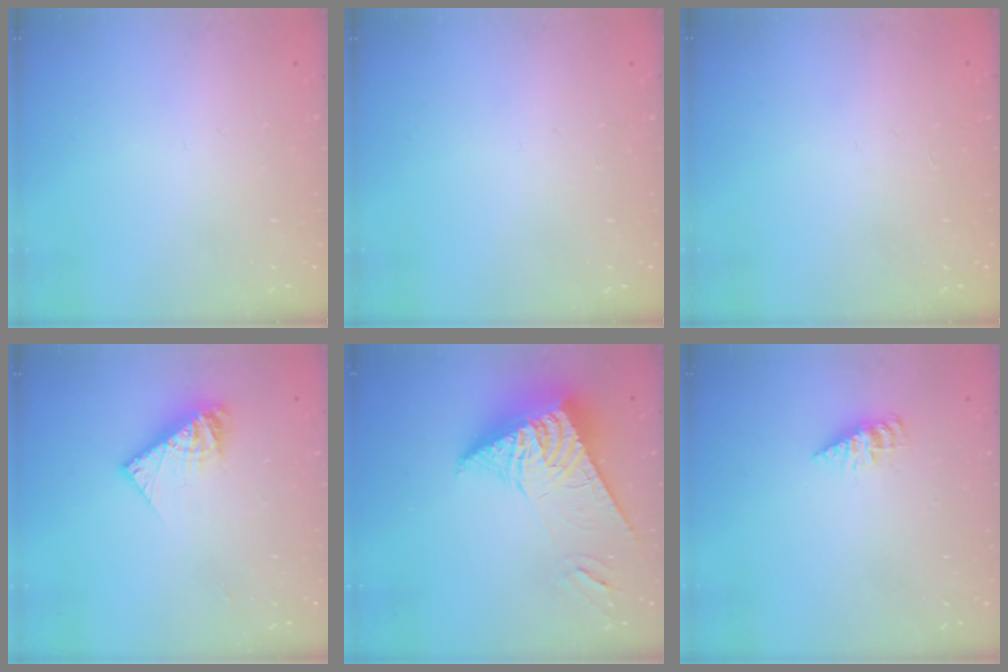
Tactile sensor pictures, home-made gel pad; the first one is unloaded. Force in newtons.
{"total": 0.0}
{"total": 0.0}
{"total": 10.0, "press": 10.0, "slide": 0.9}
{"total": 12.1, "press": 12.0, "slide": 1.3}
{"total": 2.2, "press": 2.2, "slide": 0.3}